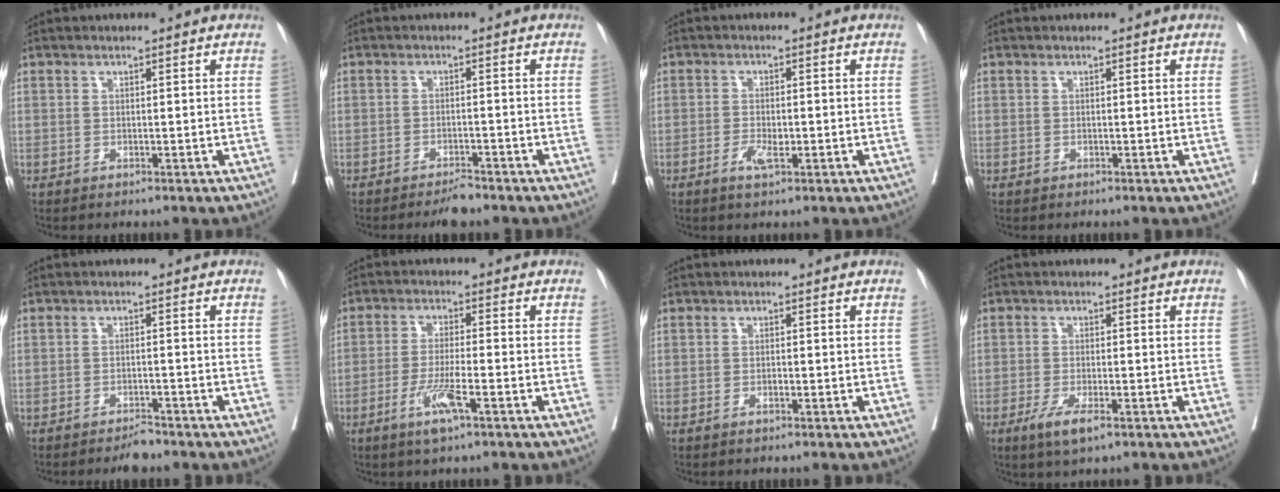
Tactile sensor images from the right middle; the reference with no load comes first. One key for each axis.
{"total": 2.6, "fx": -2.3, "fy": 0.3, "fz": 1.2, "tx": -0.024, "ty": -0.004, "tz": -0.036}
{"total": 2.7, "fx": -1.1, "fy": 0.9, "fz": 2.3, "tx": -0.042, "ty": 0.001, "tz": -0.017}
{"total": 0.0}
{"total": 2.3, "fx": -2.1, "fy": 0.4, "fz": 0.9, "tx": -0.018, "ty": -0.004, "tz": -0.033}
{"total": 5.9, "fx": -2.9, "fy": 0.4, "fz": 5.1, "tx": -0.099, "ty": -0.008, "tz": -0.054}
{"total": 0.7, "fx": -0.4, "fy": 0.2, "fz": 0.6, "tx": -0.012, "ty": 0.001, "tz": -0.008}
{"total": 4.3, "fx": -2.4, "fy": 1.0, "fz": 3.4, "tx": -0.069, "ty": -0.008, "tz": -0.039}